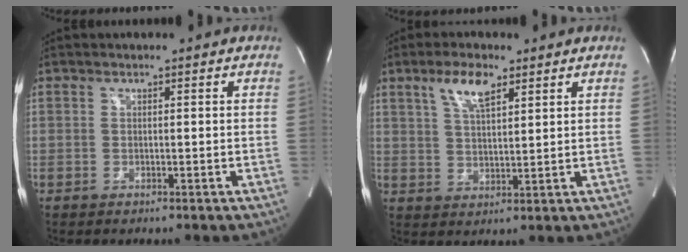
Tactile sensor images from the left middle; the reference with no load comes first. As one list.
[{"total": 6.1, "force": [3.5, 1.9, 4.6], "torque": [-0.092, 0.005, 0.068]}]